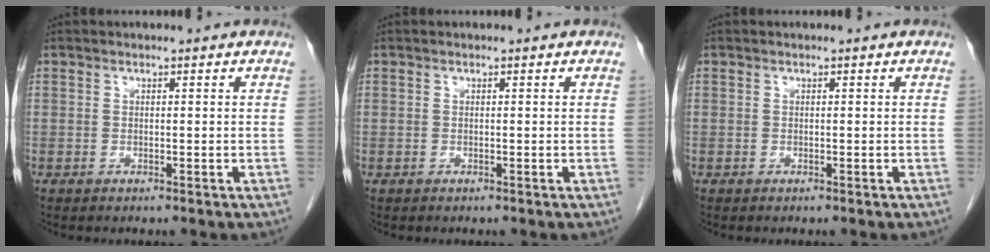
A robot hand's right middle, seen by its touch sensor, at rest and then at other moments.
{"total": 0.0}
{"total": 0.0}